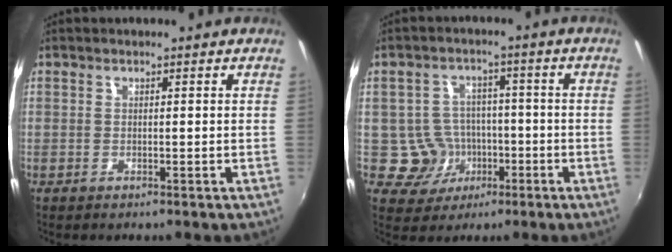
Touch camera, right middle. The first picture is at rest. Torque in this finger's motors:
{"motor_torque": [0.06, -0.31, -0.08, -0.06]}